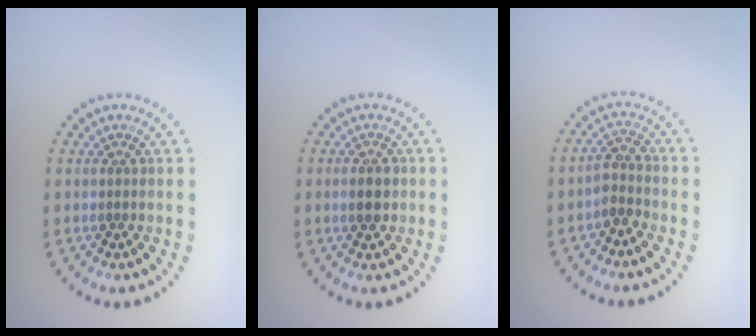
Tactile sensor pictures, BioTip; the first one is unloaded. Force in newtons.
{"total": 2.3, "press": 2.3, "slide": 0.1}
{"total": 2.0, "press": 1.7, "slide": 1.0}